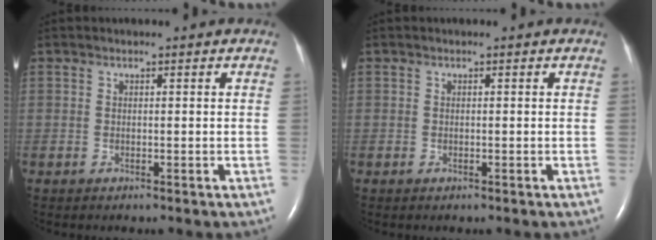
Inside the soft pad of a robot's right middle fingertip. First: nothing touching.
{"total": 0.0}